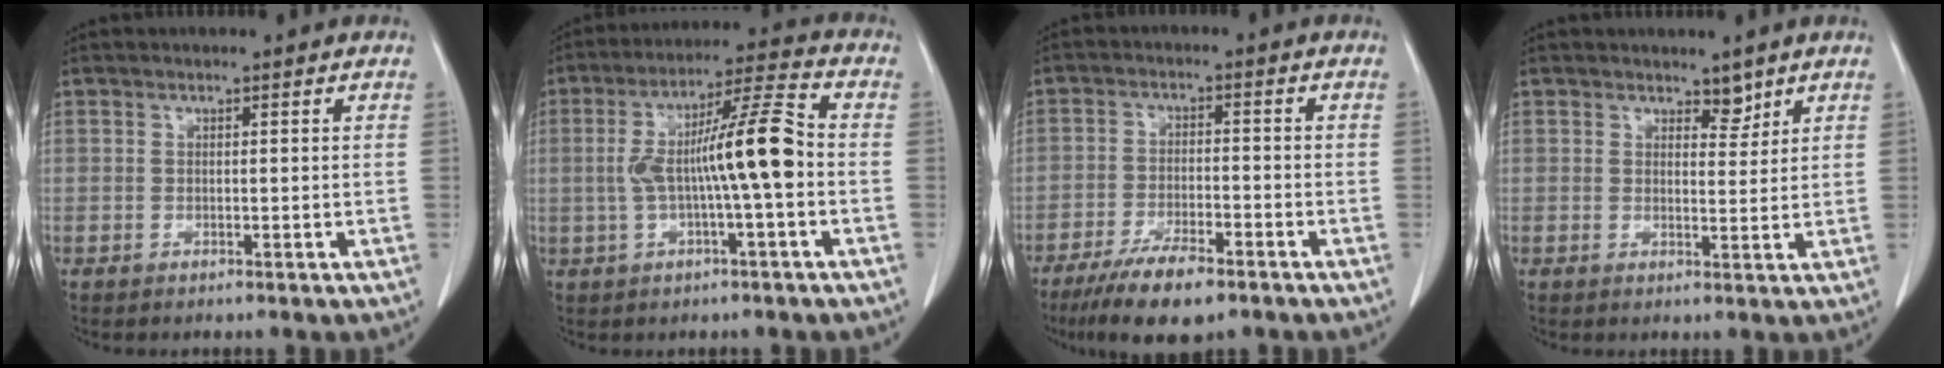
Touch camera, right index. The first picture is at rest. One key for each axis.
{"total": 11.4, "fx": -1.0, "fy": 0.6, "fz": 11.3, "tx": -0.203, "ty": 0.027, "tz": -0.022}
{"total": 9.1, "fx": -6.5, "fy": 2.0, "fz": 6.0, "tx": -0.105, "ty": -0.017, "tz": -0.110}
{"total": 2.4, "fx": 1.9, "fy": 1.1, "fz": 0.8, "tx": -0.006, "ty": -0.005, "tz": 0.028}